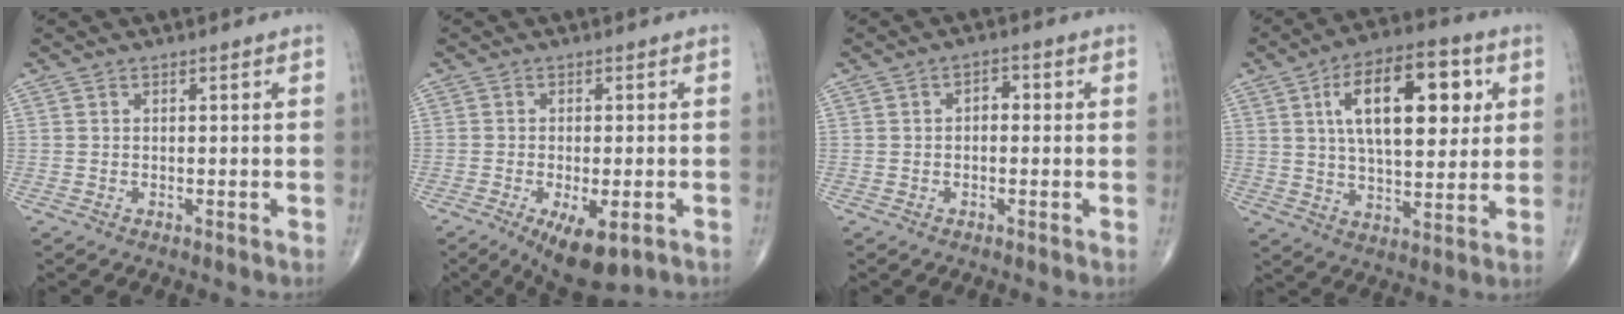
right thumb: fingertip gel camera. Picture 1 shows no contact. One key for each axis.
{"total": 9.2, "fx": -4.3, "fy": 3.6, "fz": 7.3, "tx": -0.111, "ty": -0.008, "tz": -0.063}
{"total": 2.4, "fx": 0.0, "fy": 1.6, "fz": 1.8, "tx": -0.013, "ty": 0.012, "tz": -0.008}
{"total": 18.8, "fx": 5.4, "fy": 8.8, "fz": 15.8, "tx": -0.222, "ty": -0.001, "tz": 0.082}